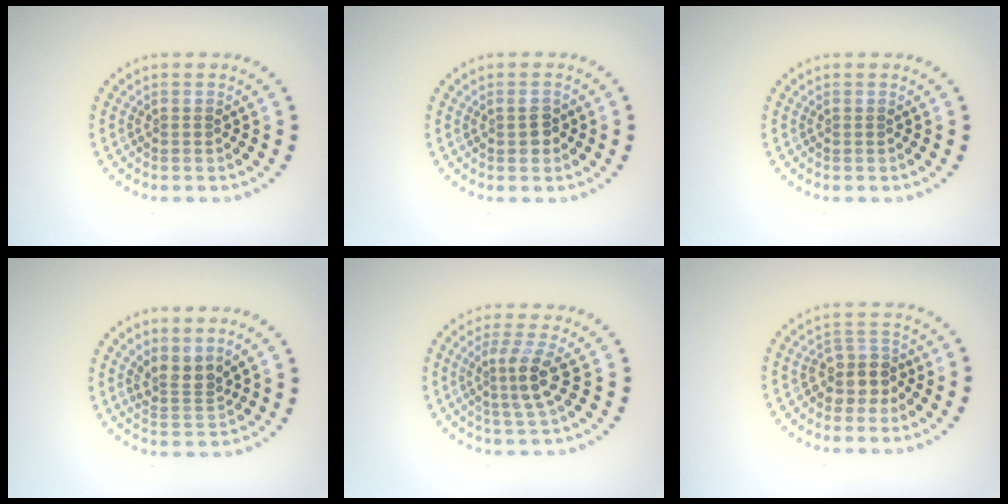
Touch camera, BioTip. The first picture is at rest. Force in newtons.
{"total": 1.5, "press": 1.5, "slide": 0.1}
{"total": 0.0}
{"total": 2.6, "press": 1.8, "slide": 1.9}
{"total": 3.2, "press": 2.7, "slide": 1.7}
{"total": 2.9, "press": 2.4, "slide": 1.6}